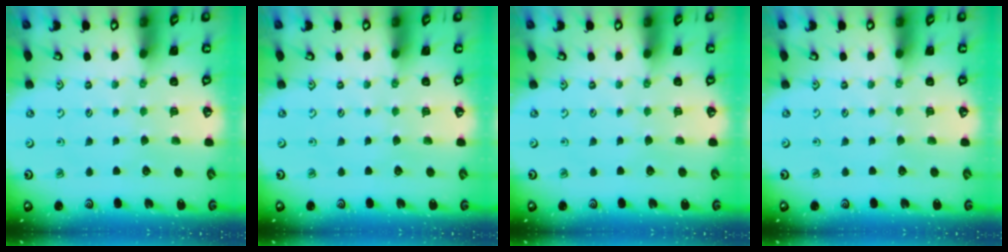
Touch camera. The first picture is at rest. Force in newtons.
{"total": 0.0}
{"total": 0.0}
{"total": 0.0}